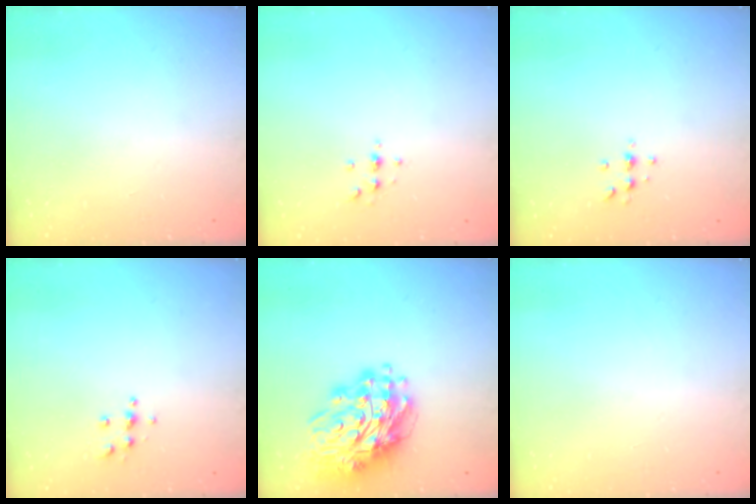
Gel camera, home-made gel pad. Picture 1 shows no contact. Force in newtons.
{"total": 2.4, "press": 2.4, "slide": 0.3}
{"total": 4.3, "press": 4.3, "slide": 0.6}
{"total": 4.9, "press": 4.9, "slide": 0.5}
{"total": 18.5, "press": 18.3, "slide": 3.0}
{"total": 0.0}